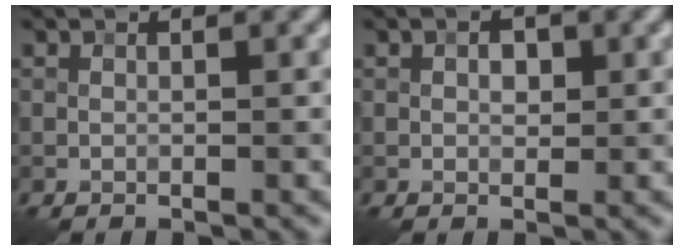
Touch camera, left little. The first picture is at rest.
{"total": 1.3, "force": [0.2, 0.9, 0.9], "torque": [-0.012, 0.000, 0.001]}